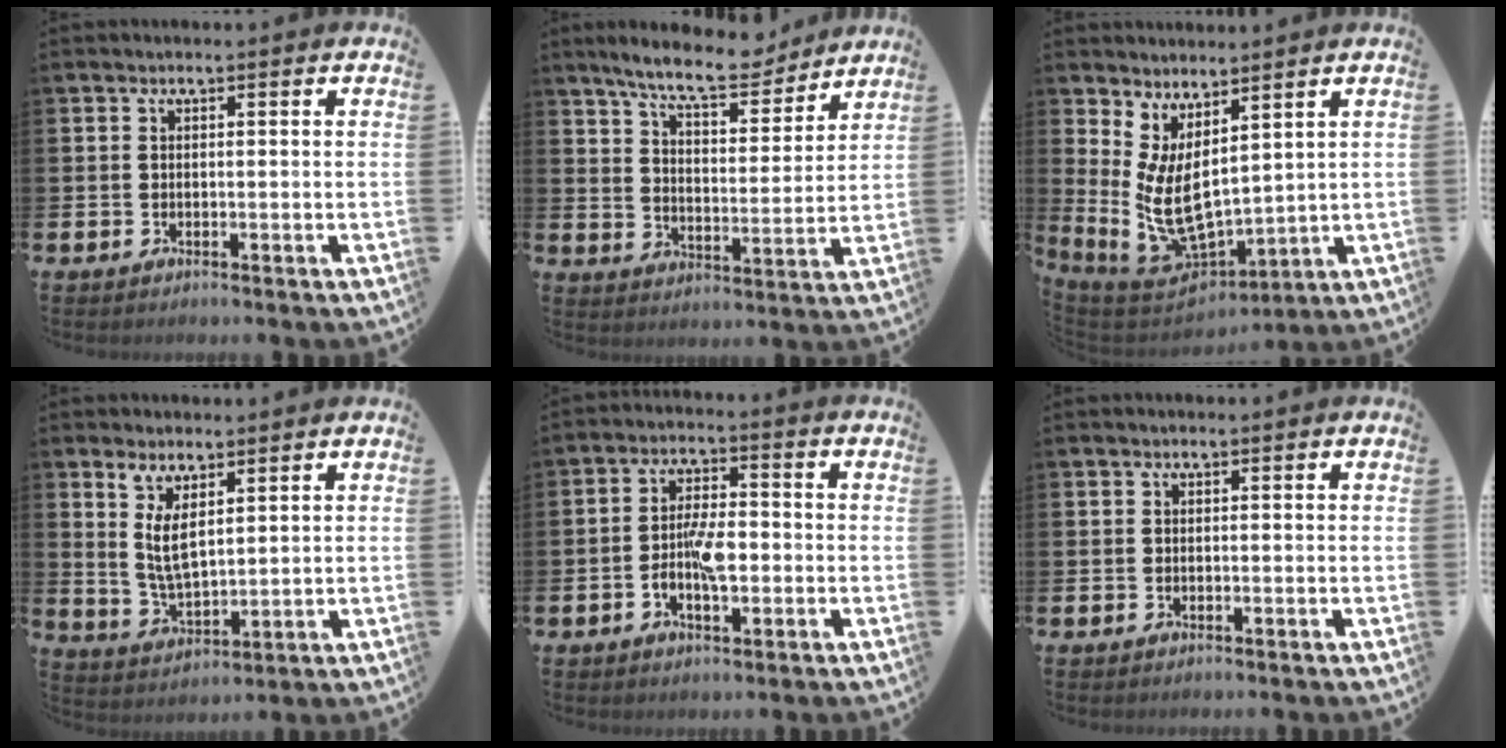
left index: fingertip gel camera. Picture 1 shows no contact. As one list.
[{"total": 9.4, "force": [8.6, 1.7, 3.4], "torque": [-0.084, -0.046, 0.153]}, {"total": 8.4, "force": [2.0, 4.2, 7.0], "torque": [-0.173, -0.034, 0.044]}, {"total": 4.5, "force": [2.7, 1.8, 3.2], "torque": [-0.060, -0.010, 0.046]}, {"total": 5.1, "force": [-1.3, 2.2, 4.4], "torque": [-0.074, 0.008, -0.024]}, {"total": 0.0}]